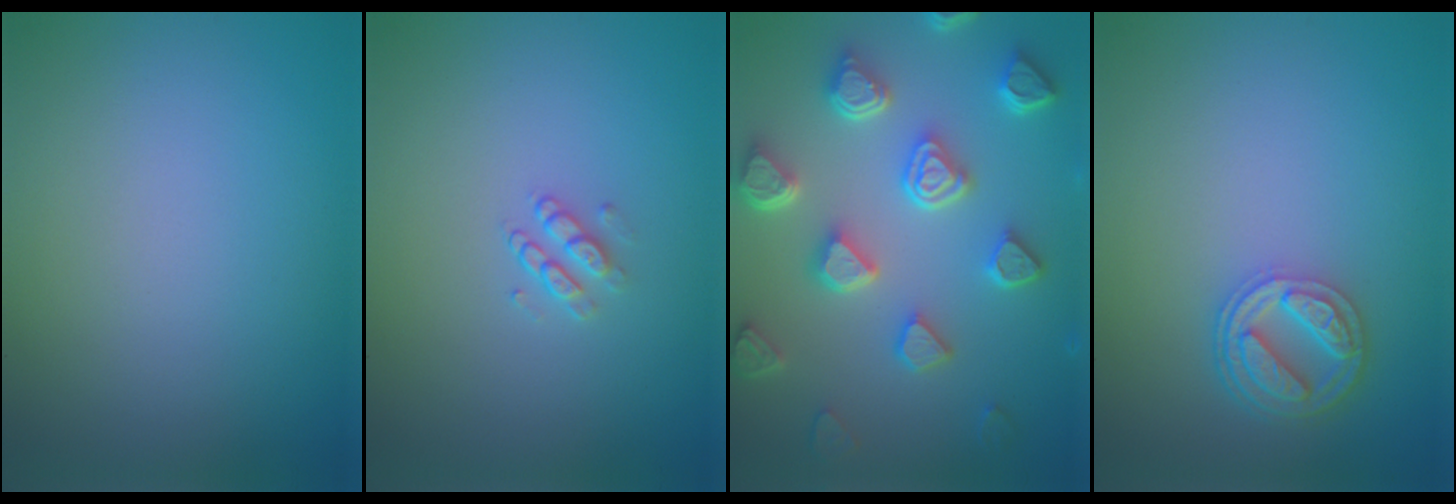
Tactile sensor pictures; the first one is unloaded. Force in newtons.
{"total": 1.4, "press": 1.0, "slide": 1.0}
{"total": 7.1, "press": 5.5, "slide": 4.4}
{"total": 4.1, "press": 3.3, "slide": 2.6}